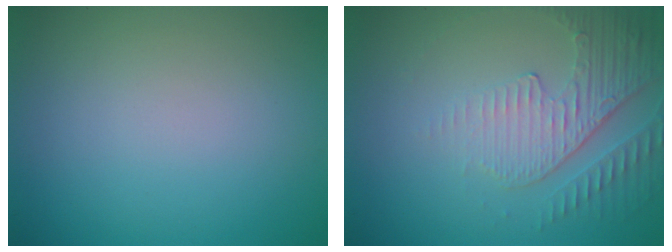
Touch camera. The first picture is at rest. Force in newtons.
{"total": 5.0, "press": 3.4, "slide": 3.8}